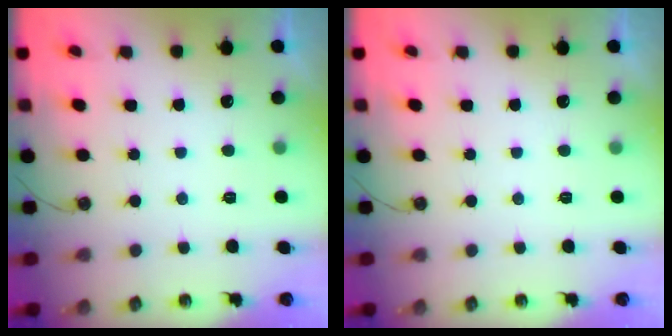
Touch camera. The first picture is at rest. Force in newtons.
{"total": 0.0}